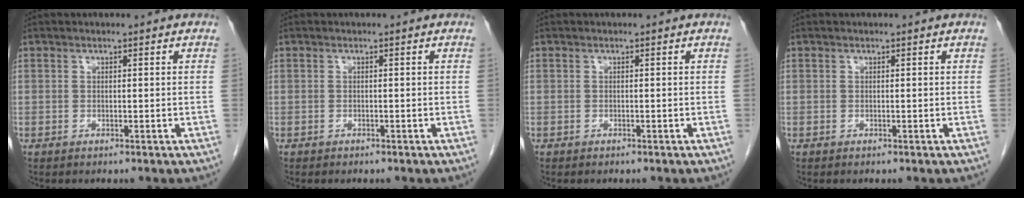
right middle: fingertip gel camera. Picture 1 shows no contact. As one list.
[{"total": 0.5, "force": [-0.5, 0.2, 0.2], "torque": [-0.015, -0.002, -0.007]}, {"total": 0.0}, {"total": 0.0}]